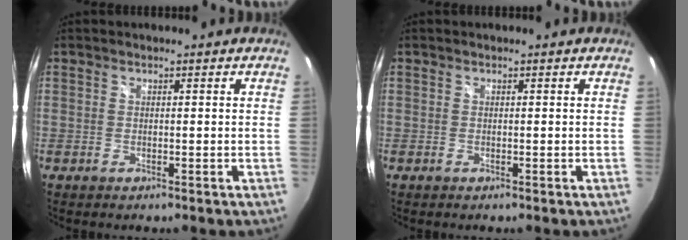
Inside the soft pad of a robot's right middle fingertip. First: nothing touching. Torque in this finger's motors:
{"motor_torque": [0.20, -0.21, 0.00, 0.00]}